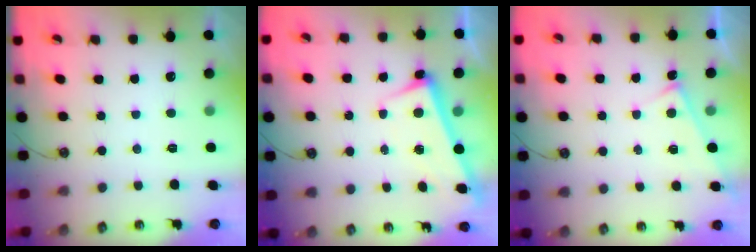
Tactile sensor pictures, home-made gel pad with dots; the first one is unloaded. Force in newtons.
{"total": 2.7, "press": 2.6, "slide": 0.7}
{"total": 6.3, "press": 6.3, "slide": 0.2}